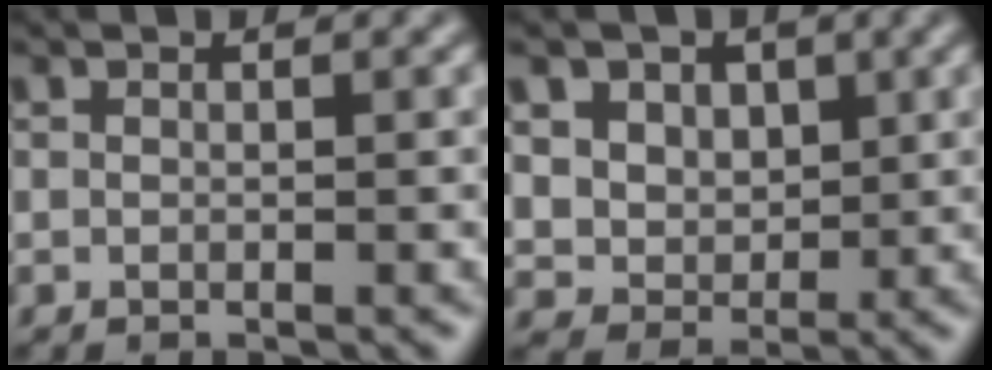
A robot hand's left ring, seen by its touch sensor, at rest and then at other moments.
{"total": 5.2, "force": [1.9, 4.4, 2.0], "torque": [-0.045, -0.006, 0.035]}